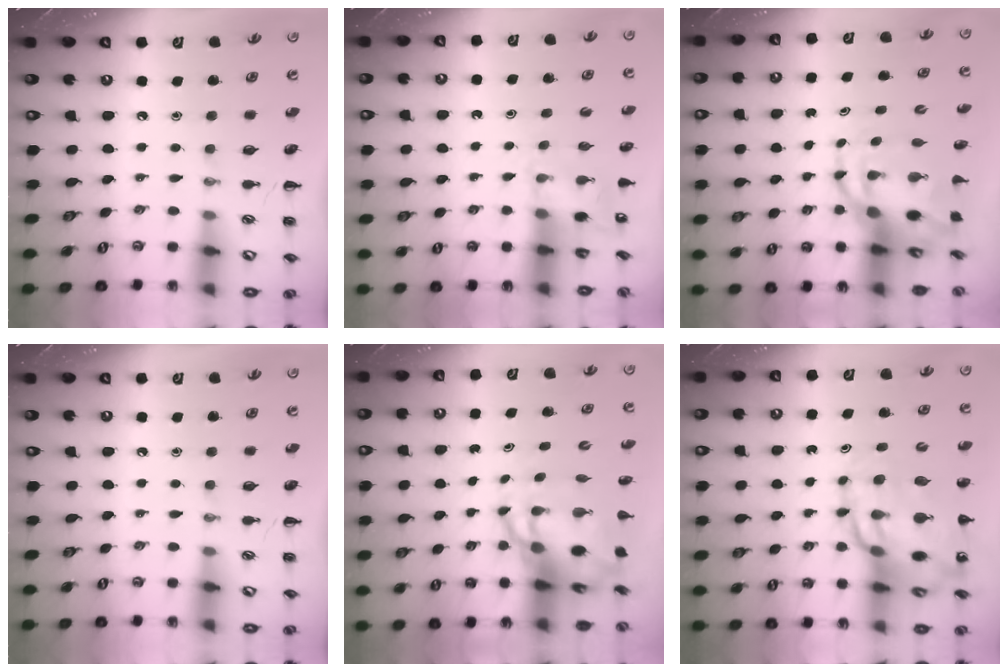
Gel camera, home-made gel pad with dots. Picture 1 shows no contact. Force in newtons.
{"total": 4.3, "press": 4.2, "slide": 0.8}
{"total": 7.5, "press": 7.2, "slide": 1.8}
{"total": 0.0}
{"total": 8.3, "press": 8.0, "slide": 2.3}
{"total": 17.7, "press": 16.9, "slide": 5.1}